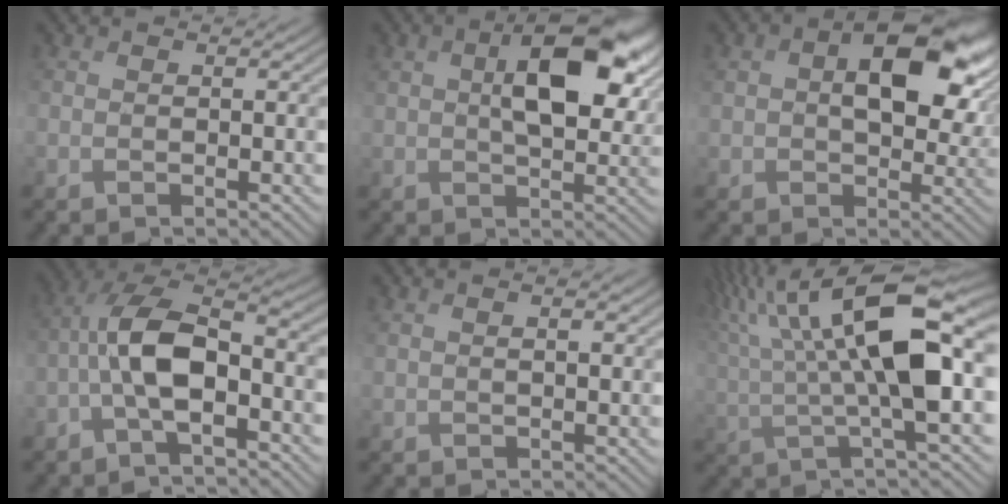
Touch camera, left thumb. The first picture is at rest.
{"total": 10.8, "force": [3.1, 5.3, 8.9], "torque": [-0.149, 0.005, 0.050]}
{"total": 11.7, "force": [3.1, 7.1, 8.8], "torque": [-0.150, -0.004, 0.053]}
{"total": 8.8, "force": [-2.4, 3.7, 7.6], "torque": [-0.151, 0.020, -0.056]}
{"total": 1.4, "force": [0.8, 0.4, 1.1], "torque": [-0.021, 0.000, 0.019]}
{"total": 14.7, "force": [4.1, 4.2, 13.5], "torque": [-0.257, 0.006, 0.073]}